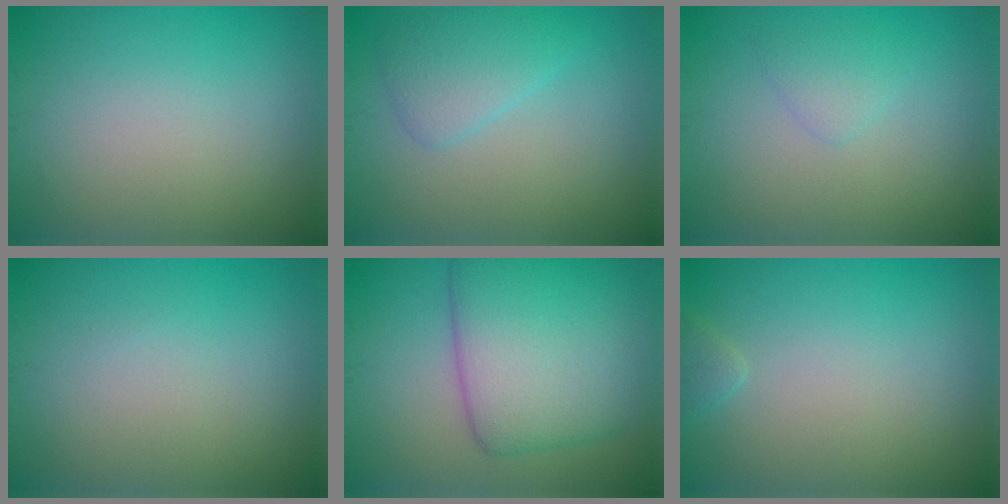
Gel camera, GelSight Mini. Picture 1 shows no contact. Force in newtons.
{"total": 2.8, "press": 2.8, "slide": 0.2}
{"total": 1.4, "press": 1.4, "slide": 0.1}
{"total": 0.0}
{"total": 9.6, "press": 9.6, "slide": 0.3}
{"total": 1.0, "press": 1.0, "slide": 0.1}